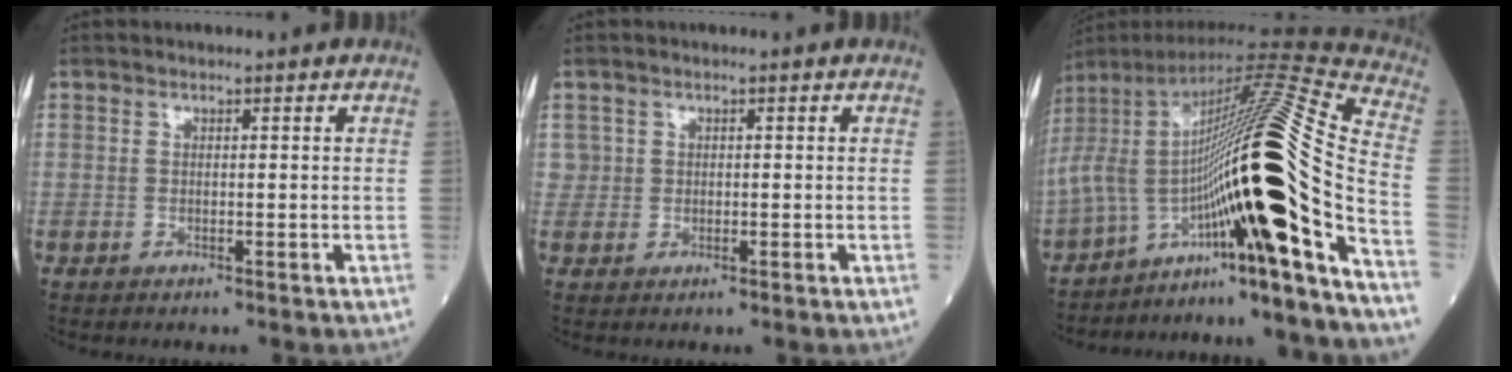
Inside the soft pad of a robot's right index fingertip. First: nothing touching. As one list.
[{"total": 1.3, "force": [0.3, 1.3, 0.1], "torque": [0.008, 0.001, 0.001]}, {"total": 27.9, "force": [-13.9, -0.8, 24.2], "torque": [-0.379, 0.025, -0.235]}]